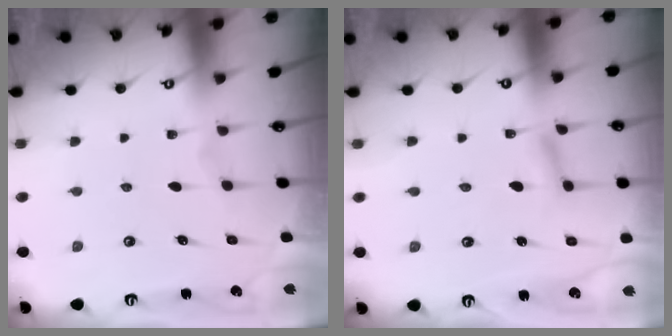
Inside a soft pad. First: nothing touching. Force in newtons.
{"total": 1.4, "press": 1.4, "slide": 0.2}